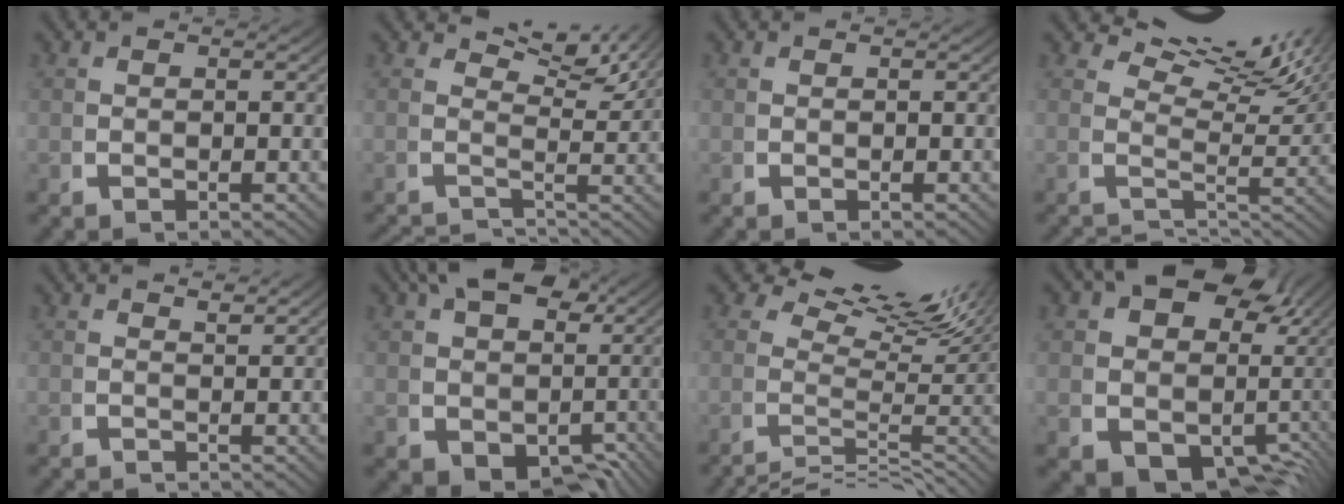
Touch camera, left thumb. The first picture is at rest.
{"total": 3.7, "force": [0.3, 2.1, 3.0], "torque": [-0.017, -0.003, 0.001]}
{"total": 0.0}
{"total": 6.4, "force": [1.5, 3.3, 5.3], "torque": [-0.041, 0.003, 0.025]}
{"total": 0.5, "force": [0.0, 0.3, 0.4], "torque": [0.002, -0.008, 0.002]}
{"total": 11.6, "force": [-0.1, 8.7, 7.6], "torque": [-0.127, -0.056, 0.027]}
{"total": 8.8, "force": [1.9, 4.4, 7.3], "torque": [-0.083, 0.001, 0.021]}
{"total": 20.1, "force": [-1.3, 15.5, 12.7], "torque": [-0.219, -0.058, -0.005]}